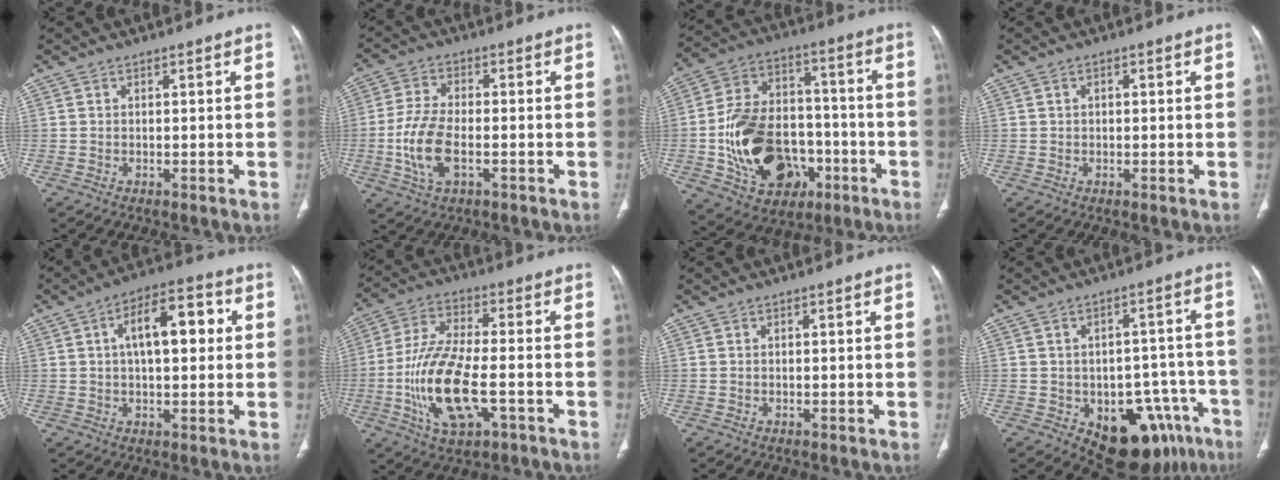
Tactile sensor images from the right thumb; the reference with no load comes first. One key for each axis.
{"total": 9.8, "fx": -2.5, "fy": 4.9, "fz": 8.1, "tx": -0.176, "ty": 0.010, "tz": -0.046}
{"total": 23.2, "fx": -6.2, "fy": 16.3, "fz": 15.3, "tx": -0.239, "ty": 0.037, "tz": -0.084}
{"total": 0.9, "fx": 0.2, "fy": 0.6, "fz": 0.6, "tx": -0.007, "ty": 0.002, "tz": 0.003}
{"total": 11.8, "fx": 2.3, "fy": 5.6, "fz": 10.2, "tx": -0.141, "ty": 0.025, "tz": 0.030}
{"total": 16.3, "fx": -4.6, "fy": 6.8, "fz": 14.1, "tx": -0.287, "ty": 0.017, "tz": -0.077}
{"total": 0.0}
{"total": 17.3, "fx": -8.4, "fy": 10.3, "fz": 11.1, "tx": -0.079, "ty": 0.051, "tz": -0.100}